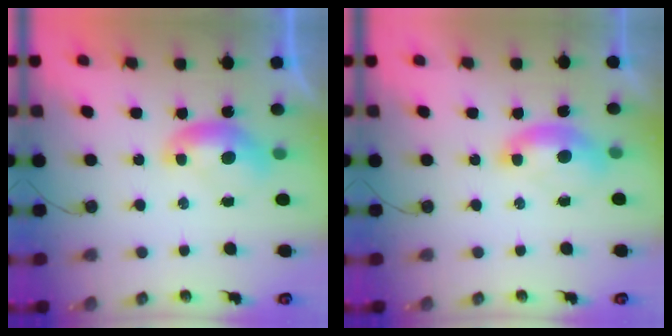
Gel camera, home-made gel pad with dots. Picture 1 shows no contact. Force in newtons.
{"total": 1.5, "press": 1.4, "slide": 0.6}